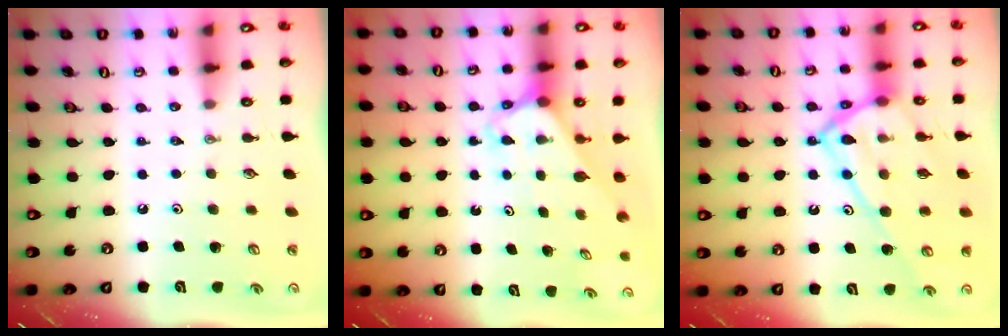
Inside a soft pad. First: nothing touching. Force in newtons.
{"total": 2.5, "press": 2.5, "slide": 0.2}
{"total": 19.5, "press": 19.5, "slide": 1.7}